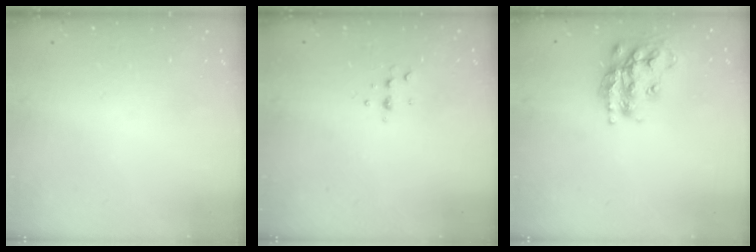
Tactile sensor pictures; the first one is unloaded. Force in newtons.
{"total": 4.7, "press": 4.6, "slide": 0.6}
{"total": 18.0, "press": 17.9, "slide": 1.2}